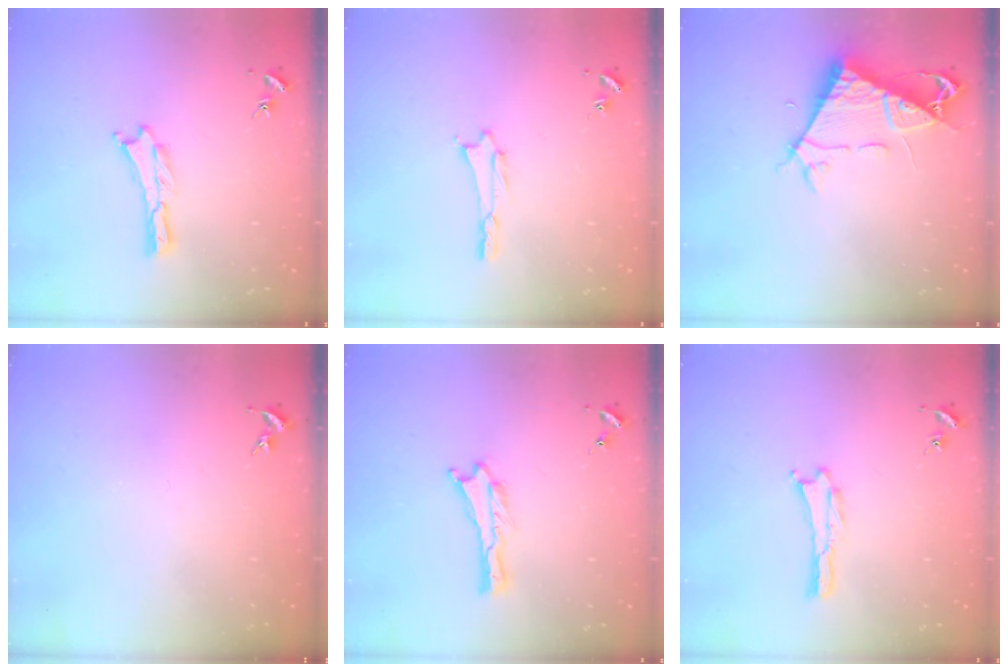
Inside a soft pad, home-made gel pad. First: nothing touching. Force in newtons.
{"total": 0.8, "press": 0.8, "slide": 0.1}
{"total": 7.2, "press": 7.2, "slide": 0.9}
{"total": 0.0}
{"total": 0.0}
{"total": 0.0}